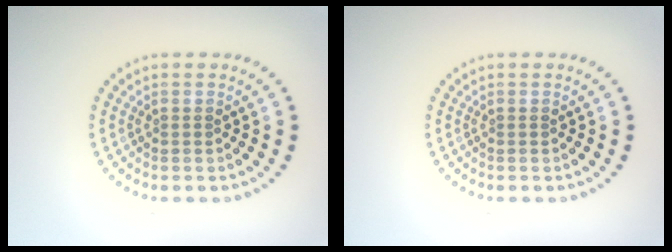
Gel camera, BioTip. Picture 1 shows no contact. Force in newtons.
{"total": 0.0}